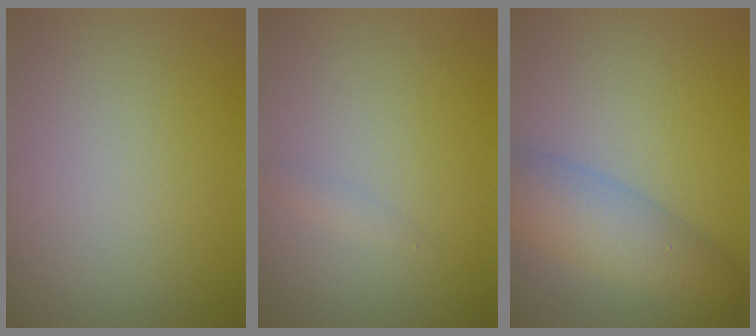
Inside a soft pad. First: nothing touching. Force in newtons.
{"total": 0.7, "press": 0.7, "slide": 0.0}
{"total": 5.3, "press": 5.3, "slide": 0.2}